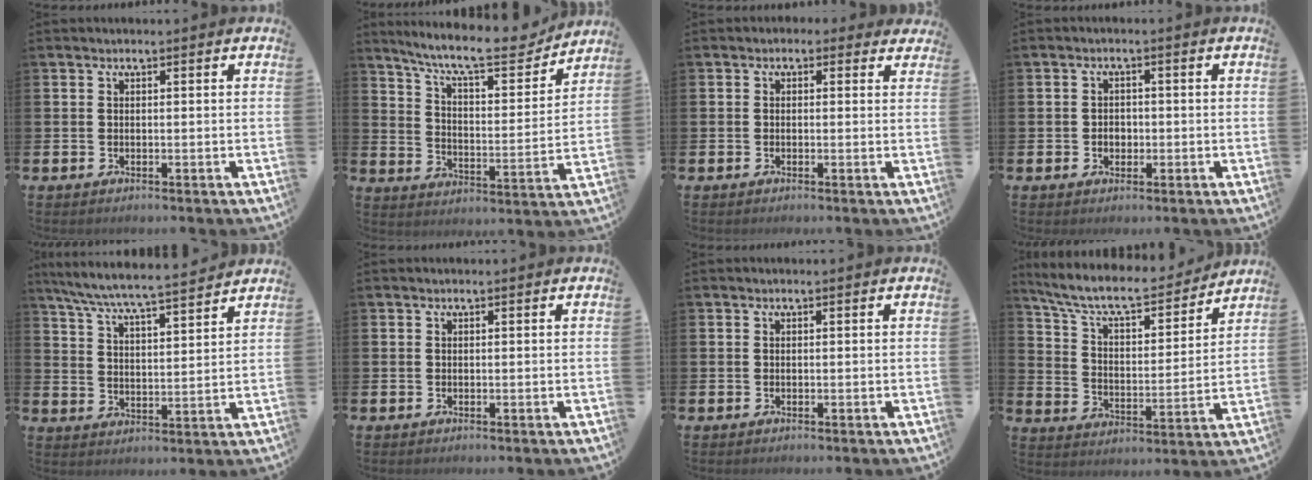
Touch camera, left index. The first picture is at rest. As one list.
[{"total": 11.1, "force": [9.9, 2.0, 4.7], "torque": [-0.109, -0.069, 0.166]}, {"total": 0.8, "force": [0.0, 0.8, 0.2], "torque": [-0.005, 0.009, -0.002]}, {"total": 1.9, "force": [-0.4, 1.5, 1.0], "torque": [-0.010, 0.004, -0.013]}, {"total": 7.1, "force": [6.8, -0.1, 2.1], "torque": [-0.070, -0.046, 0.118]}, {"total": 0.0}, {"total": 0.0}, {"total": 8.7, "force": [7.8, 2.0, 3.3], "torque": [-0.097, -0.054, 0.131]}]